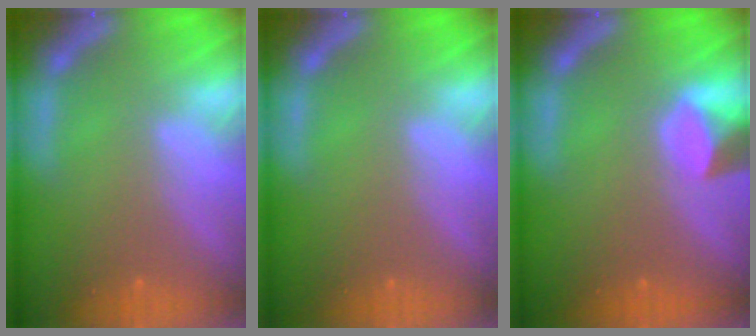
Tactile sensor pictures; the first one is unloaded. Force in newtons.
{"total": 0.0}
{"total": 3.0}